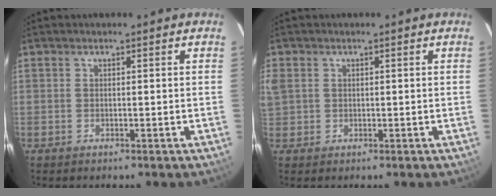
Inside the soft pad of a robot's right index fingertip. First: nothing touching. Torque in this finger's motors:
{"motor_torque": [1.71, 0.22, 0.99, 0.15]}